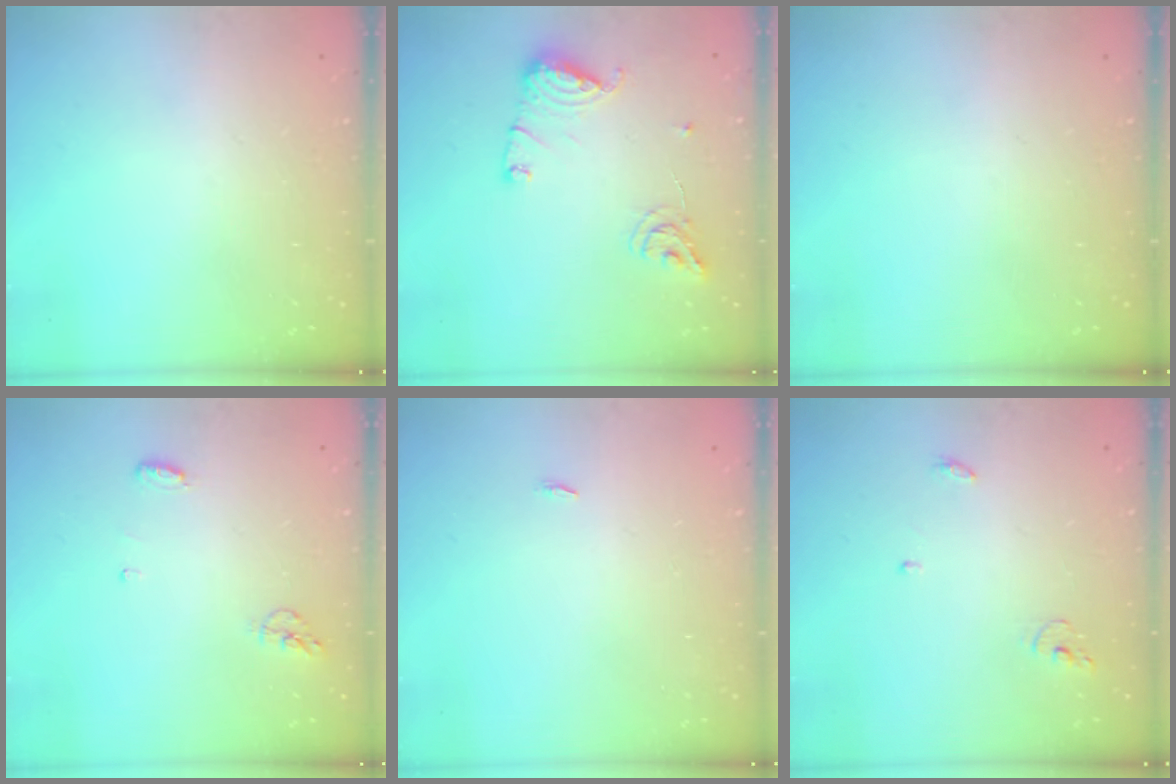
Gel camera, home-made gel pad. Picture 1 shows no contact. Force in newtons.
{"total": 12.4, "press": 12.3, "slide": 1.2}
{"total": 0.0}
{"total": 4.8, "press": 4.7, "slide": 1.0}
{"total": 4.2, "press": 1.6, "slide": 3.9}
{"total": 3.9, "press": 3.9, "slide": 0.2}